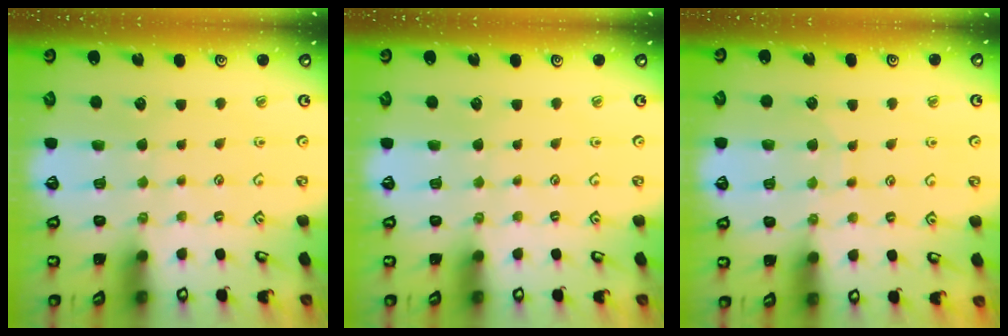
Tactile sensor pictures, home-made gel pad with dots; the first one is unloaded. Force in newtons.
{"total": 0.0}
{"total": 6.8, "press": 6.7, "slide": 0.4}